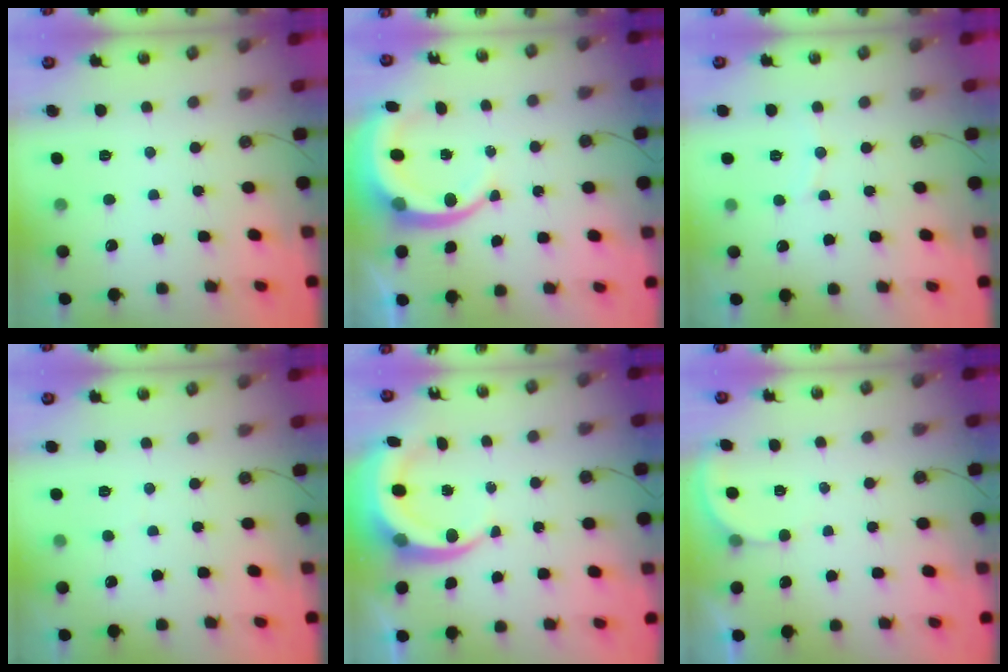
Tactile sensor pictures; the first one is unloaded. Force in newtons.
{"total": 11.0, "press": 10.8, "slide": 1.8}
{"total": 3.5, "press": 3.4, "slide": 0.8}
{"total": 1.4, "press": 1.3, "slide": 0.1}
{"total": 8.4, "press": 8.3, "slide": 1.4}
{"total": 2.2, "press": 2.2, "slide": 0.2}